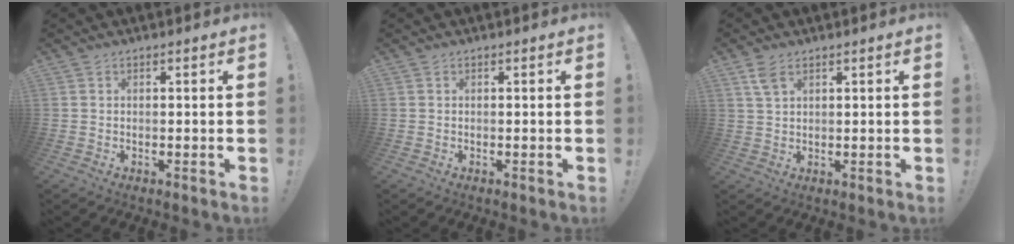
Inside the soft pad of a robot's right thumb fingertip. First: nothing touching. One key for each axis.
{"total": 0.0}
{"total": 4.4, "fx": 2.4, "fy": 2.1, "fz": 3.1, "tx": -0.047, "ty": -0.009, "tz": 0.044}